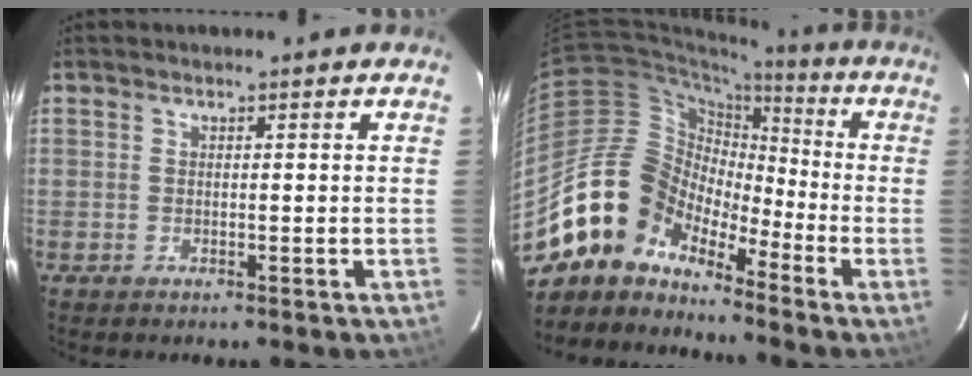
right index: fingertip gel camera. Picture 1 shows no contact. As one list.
[{"total": 12.7, "force": [-9.9, 7.3, 3.0], "torque": [-0.060, 0.033, -0.202]}]